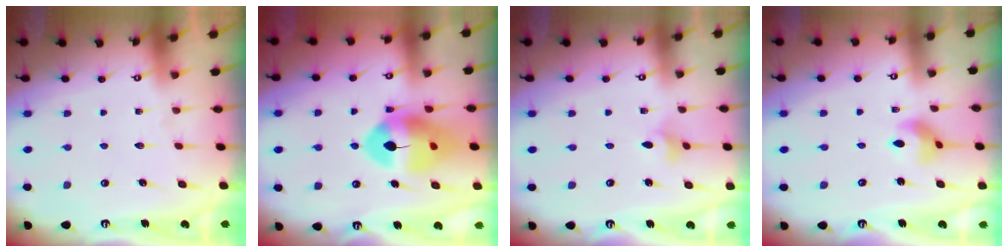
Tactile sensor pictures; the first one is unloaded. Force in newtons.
{"total": 13.3, "press": 13.3, "slide": 1.4}
{"total": 2.9, "press": 2.9, "slide": 0.5}
{"total": 6.4, "press": 6.3, "slide": 0.6}